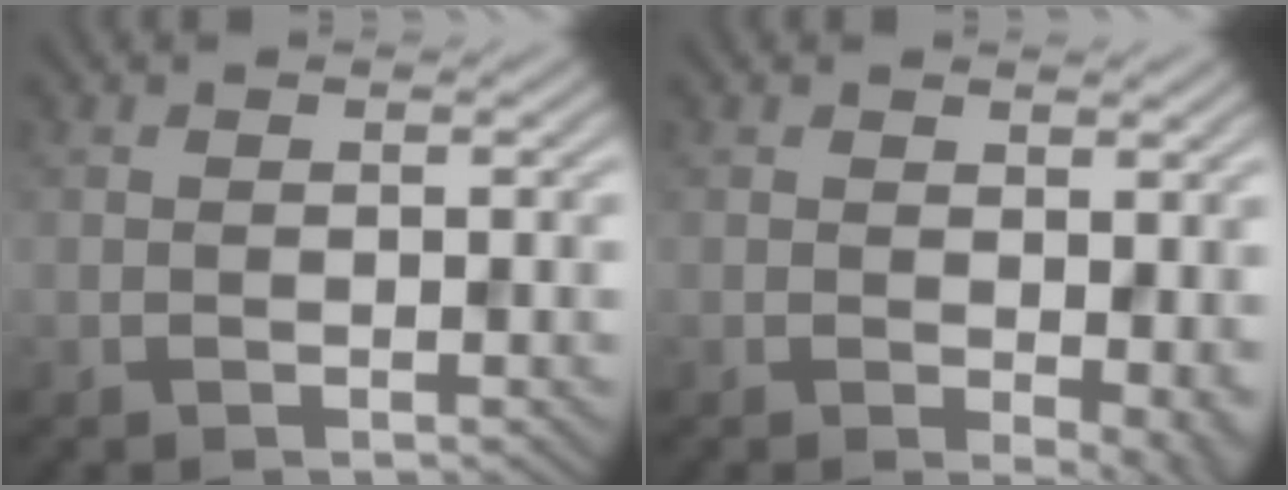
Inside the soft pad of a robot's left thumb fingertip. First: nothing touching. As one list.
[{"total": 4.2, "force": [-0.1, 2.2, 3.6], "torque": [-0.044, -0.011, 0.006]}]